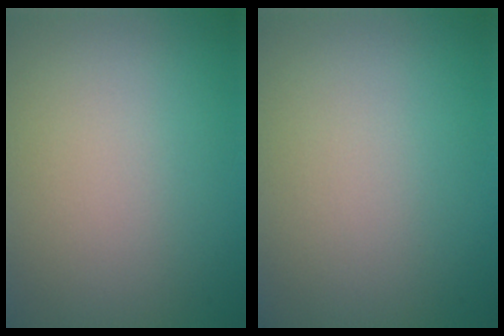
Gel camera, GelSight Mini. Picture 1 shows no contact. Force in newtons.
{"total": 0.0}